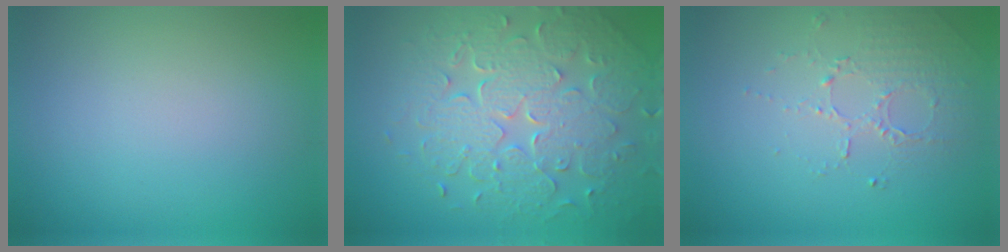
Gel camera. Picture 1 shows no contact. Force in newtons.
{"total": 7.8, "press": 5.6, "slide": 5.4}
{"total": 1.7, "press": 1.2, "slide": 1.2}